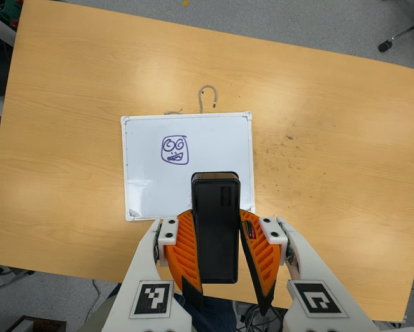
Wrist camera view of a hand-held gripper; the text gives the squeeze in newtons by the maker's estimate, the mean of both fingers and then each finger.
{"total": 7.8, "left": 6.8, "right": 8.9}